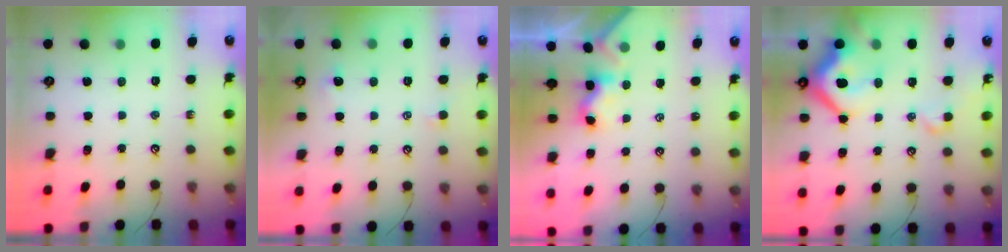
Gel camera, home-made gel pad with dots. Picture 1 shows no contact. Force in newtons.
{"total": 1.8, "press": 1.7, "slide": 0.4}
{"total": 1.7, "press": 1.7, "slide": 0.5}
{"total": 16.4, "press": 16.2, "slide": 2.5}